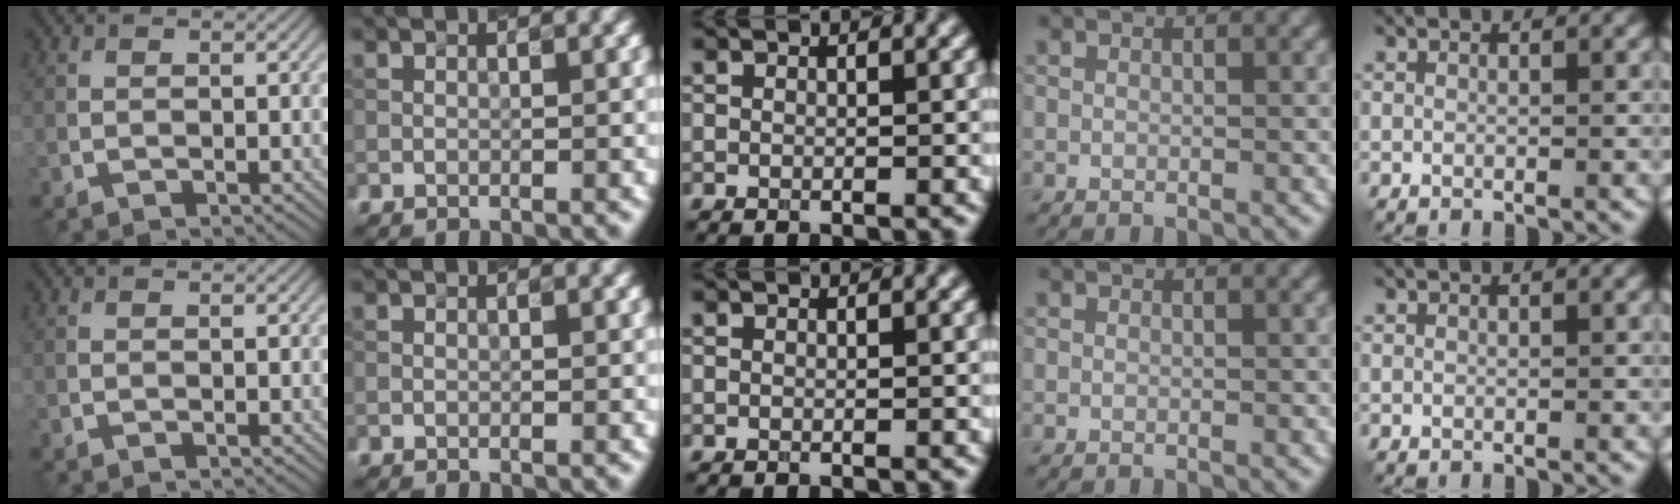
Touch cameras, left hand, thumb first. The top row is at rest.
{}